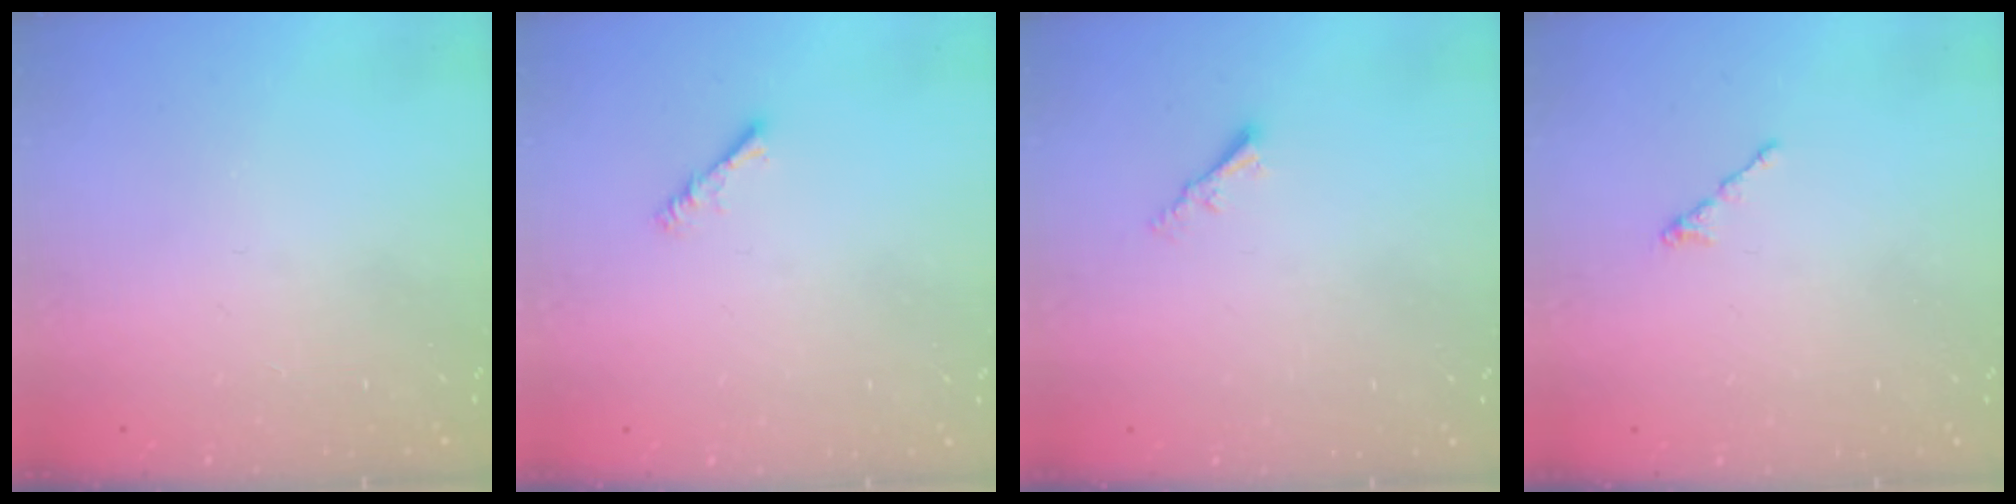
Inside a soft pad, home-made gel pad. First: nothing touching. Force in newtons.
{"total": 2.3, "press": 2.3, "slide": 0.4}
{"total": 2.2, "press": 2.2, "slide": 0.4}
{"total": 0.5, "press": 0.4, "slide": 0.3}